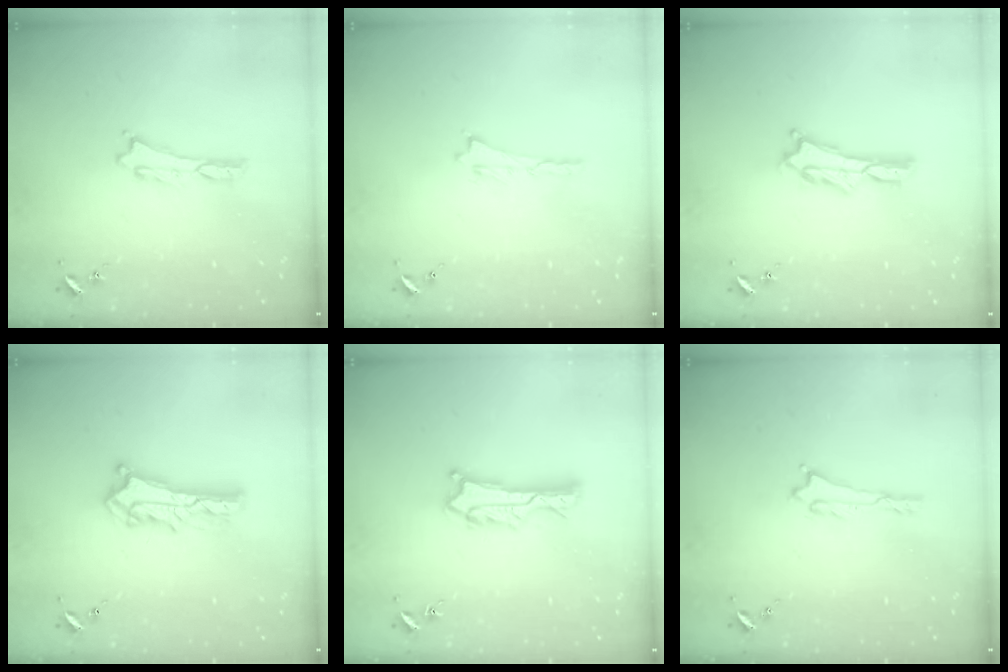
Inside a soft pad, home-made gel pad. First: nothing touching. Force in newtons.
{"total": 0.0}
{"total": 2.0, "press": 2.0, "slide": 0.3}
{"total": 5.8, "press": 5.8, "slide": 0.4}
{"total": 3.2, "press": 3.2, "slide": 0.4}
{"total": 0.0}